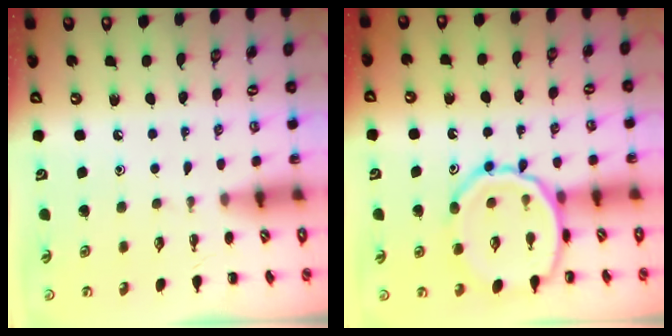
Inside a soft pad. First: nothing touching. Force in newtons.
{"total": 13.3, "press": 13.2, "slide": 1.2}